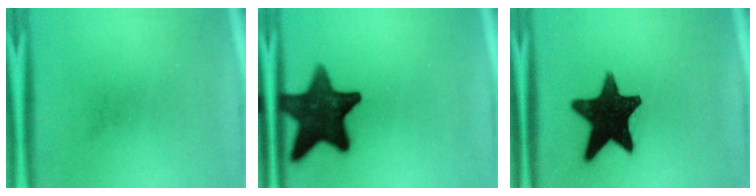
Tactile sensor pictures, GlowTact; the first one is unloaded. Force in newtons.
{"total": 16.2}
{"total": 16.5}